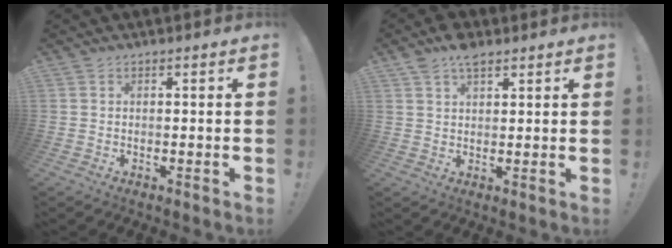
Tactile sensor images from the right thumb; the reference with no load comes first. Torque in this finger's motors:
{"motor_torque": [-0.64, 0.86, 0.69, 0.09, 0.17]}